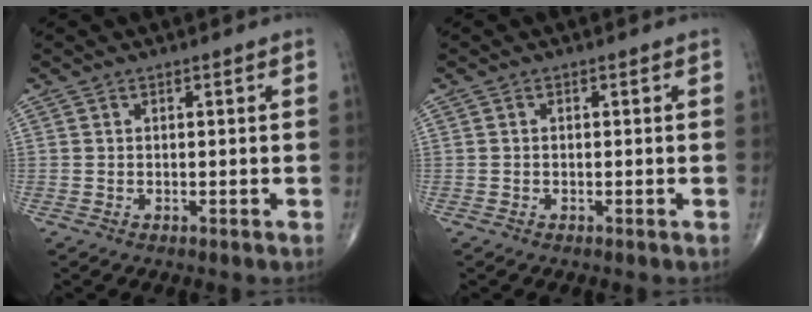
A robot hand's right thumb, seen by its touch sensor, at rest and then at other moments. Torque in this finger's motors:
{"motor_torque": [-0.18, 0.00, -0.23, -0.02, 0.02]}